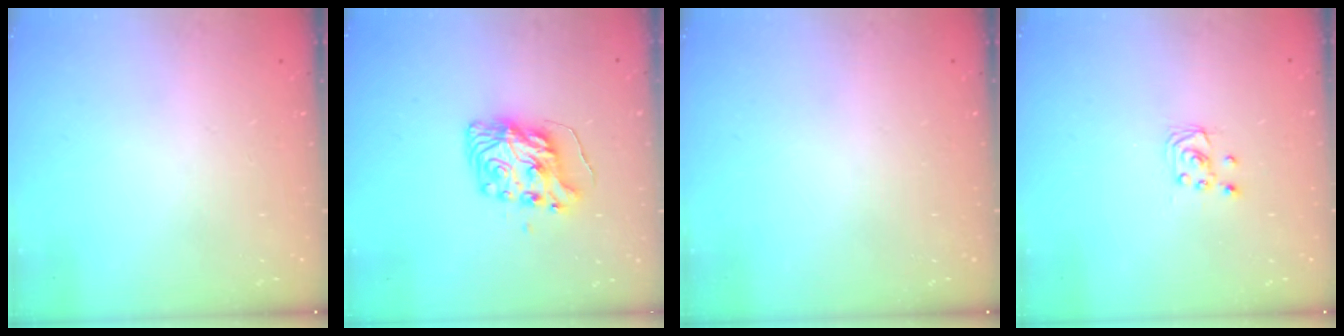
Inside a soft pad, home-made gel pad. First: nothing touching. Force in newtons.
{"total": 10.1, "press": 10.0, "slide": 1.1}
{"total": 0.0}
{"total": 2.3, "press": 2.2, "slide": 0.3}